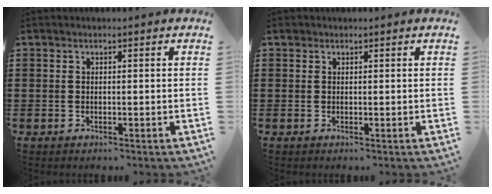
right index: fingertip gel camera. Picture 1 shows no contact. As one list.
[{"total": 0.5, "force": [0.4, 0.4, 0.0], "torque": [0.000, 0.003, 0.007]}]